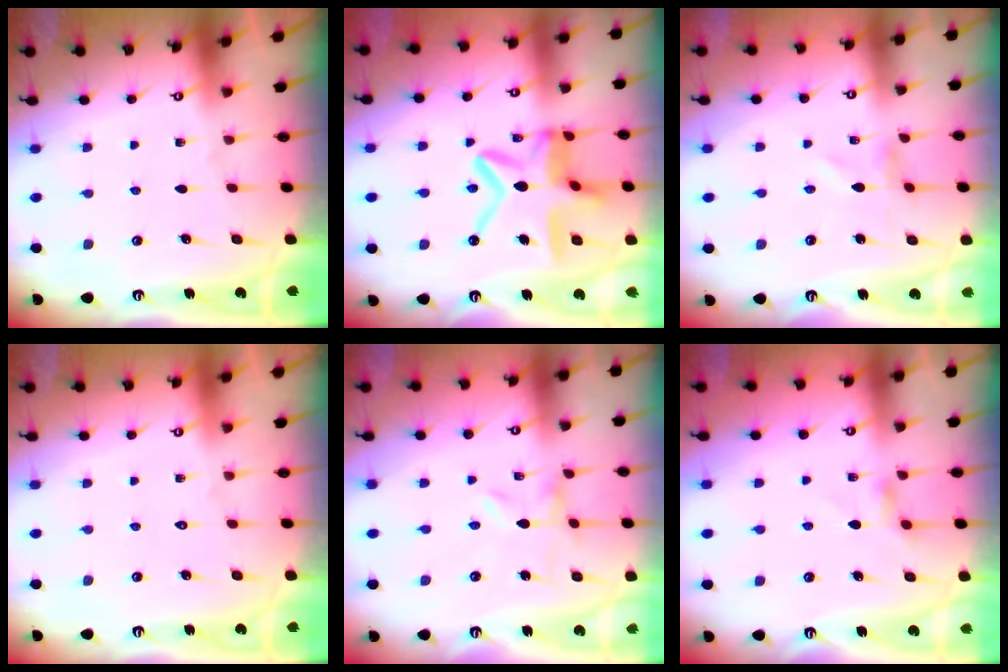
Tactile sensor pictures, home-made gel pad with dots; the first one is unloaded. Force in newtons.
{"total": 15.9, "press": 15.9, "slide": 1.3}
{"total": 0.7, "press": 0.7, "slide": 0.1}
{"total": 1.5, "press": 1.5, "slide": 0.1}
{"total": 0.0}
{"total": 3.3, "press": 3.3, "slide": 0.5}